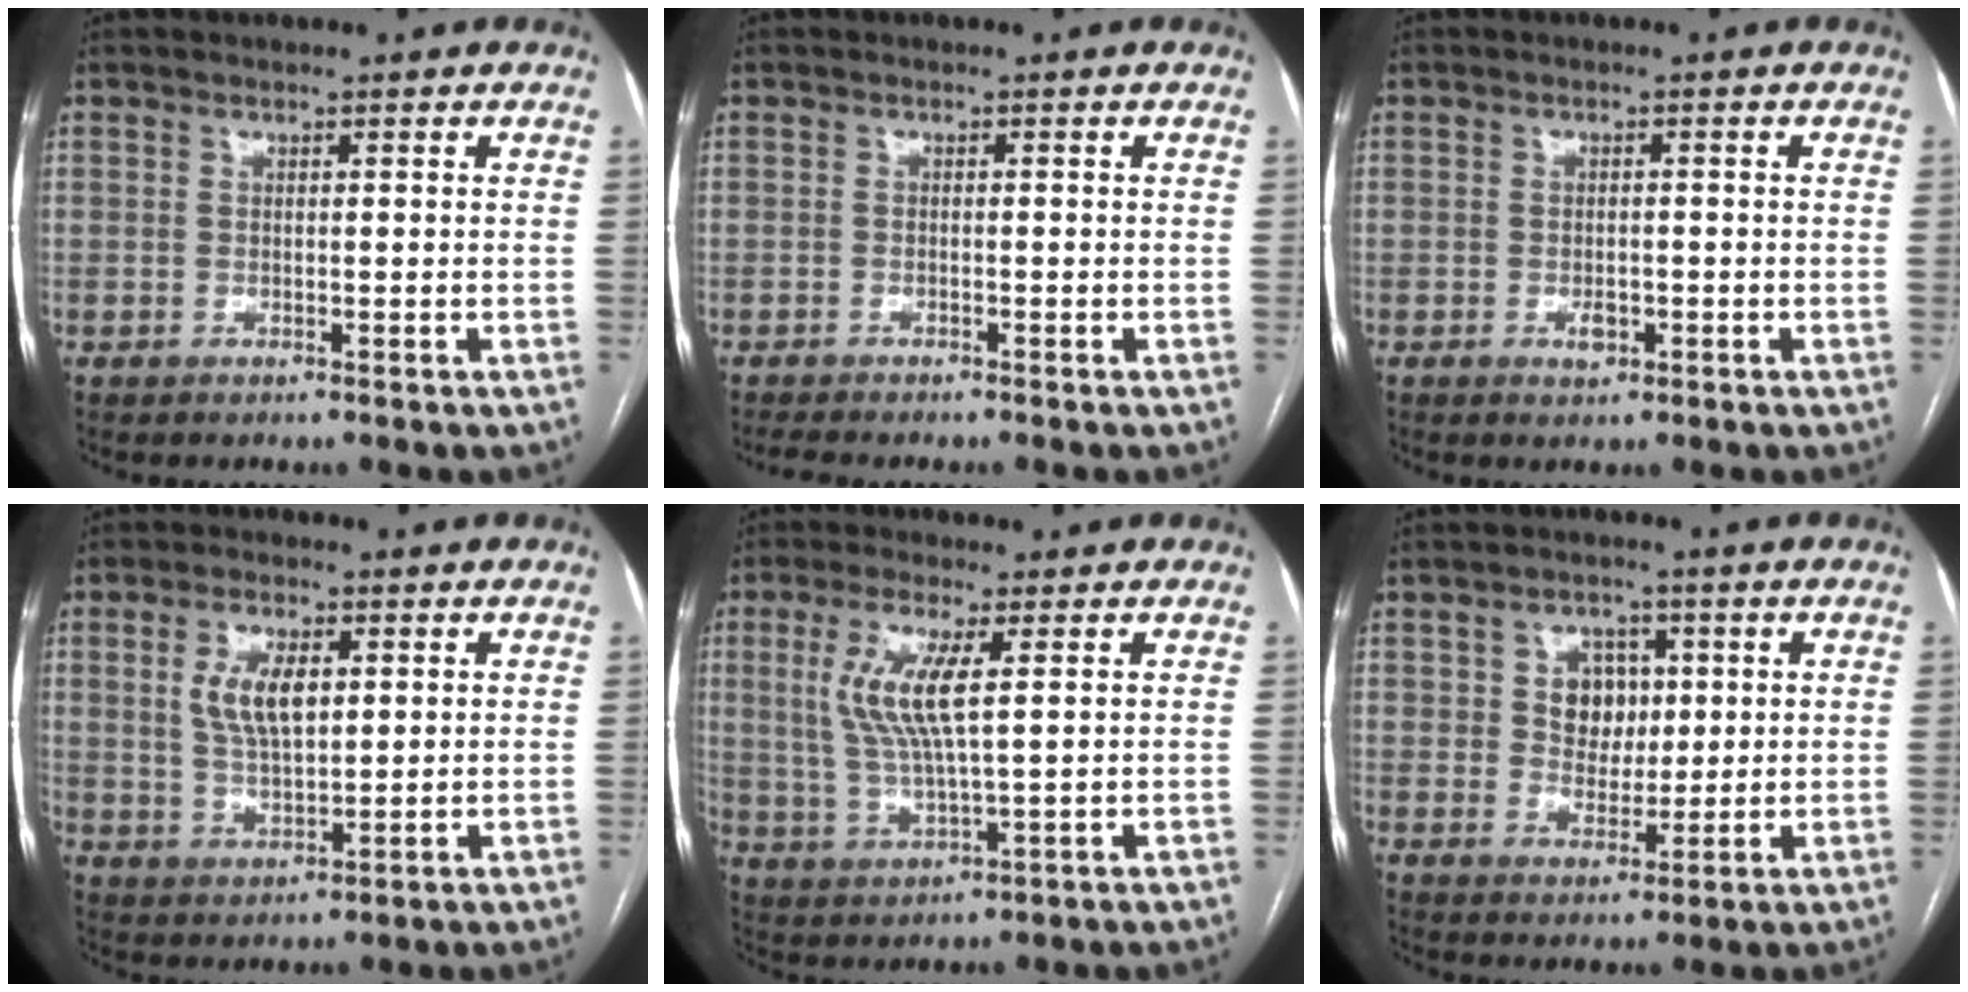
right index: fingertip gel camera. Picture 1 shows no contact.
{"total": 3.0, "force": [-2.7, 0.0, 1.4], "torque": [-0.016, -0.004, -0.041]}
{"total": 2.0, "force": [-0.8, 1.2, 1.4], "torque": [-0.023, 0.002, -0.008]}
{"total": 6.9, "force": [1.9, 2.9, 6.0], "torque": [-0.120, 0.002, 0.043]}
{"total": 8.6, "force": [2.3, 1.3, 8.1], "torque": [-0.182, -0.002, 0.050]}
{"total": 5.7, "force": [1.5, 4.5, 3.2], "torque": [-0.050, 0.010, 0.033]}